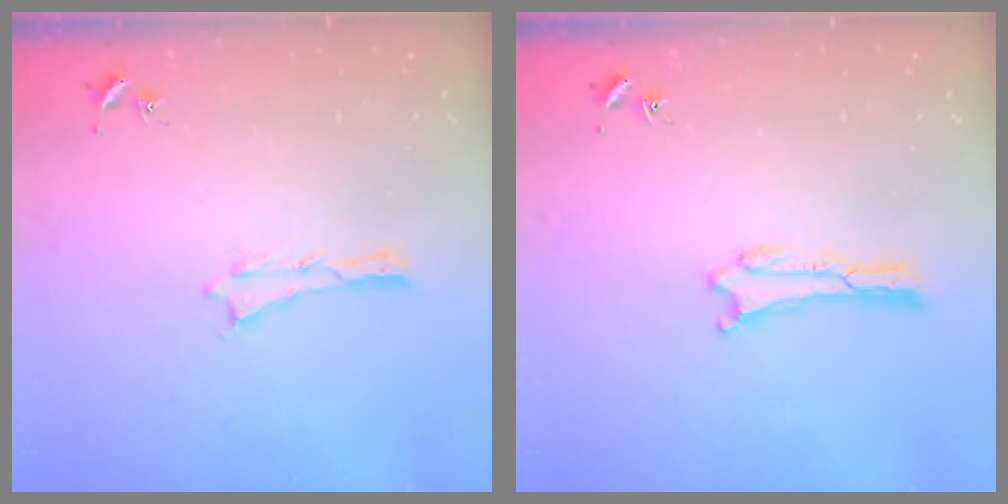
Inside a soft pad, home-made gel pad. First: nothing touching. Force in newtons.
{"total": 0.0}